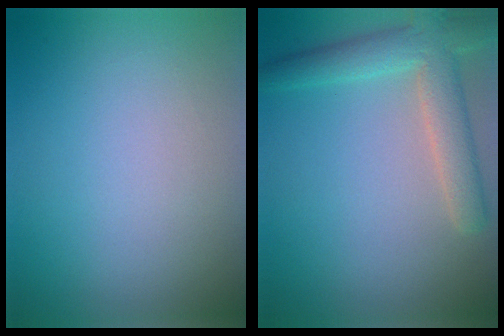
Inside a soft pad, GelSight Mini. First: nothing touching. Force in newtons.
{"total": 4.6, "press": 4.6, "slide": 0.6}